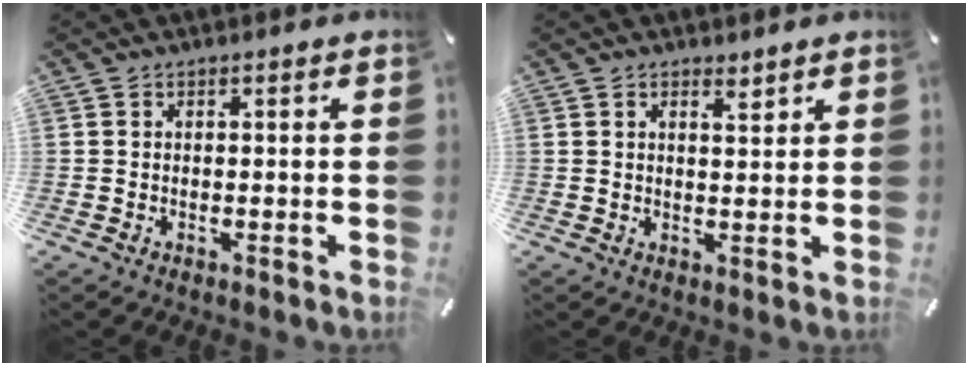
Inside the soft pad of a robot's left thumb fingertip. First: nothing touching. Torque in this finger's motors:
{"motor_torque": [-0.04, -0.55, -0.01, -0.13, 0.07]}